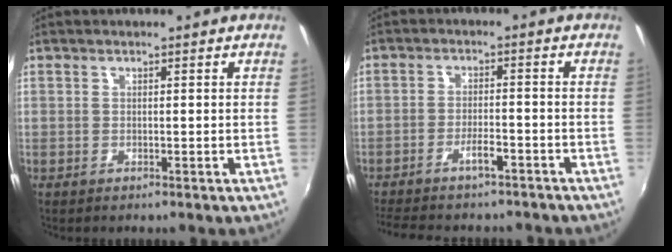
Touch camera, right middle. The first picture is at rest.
{"total": 9.0, "force": [-7.5, 2.3, 4.3], "torque": [-0.100, -0.006, -0.118]}